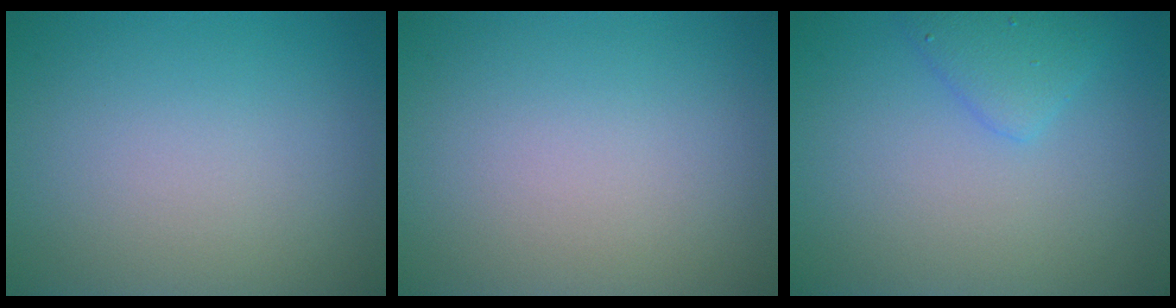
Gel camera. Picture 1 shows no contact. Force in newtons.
{"total": 0.0}
{"total": 2.1, "press": 2.1, "slide": 0.1}